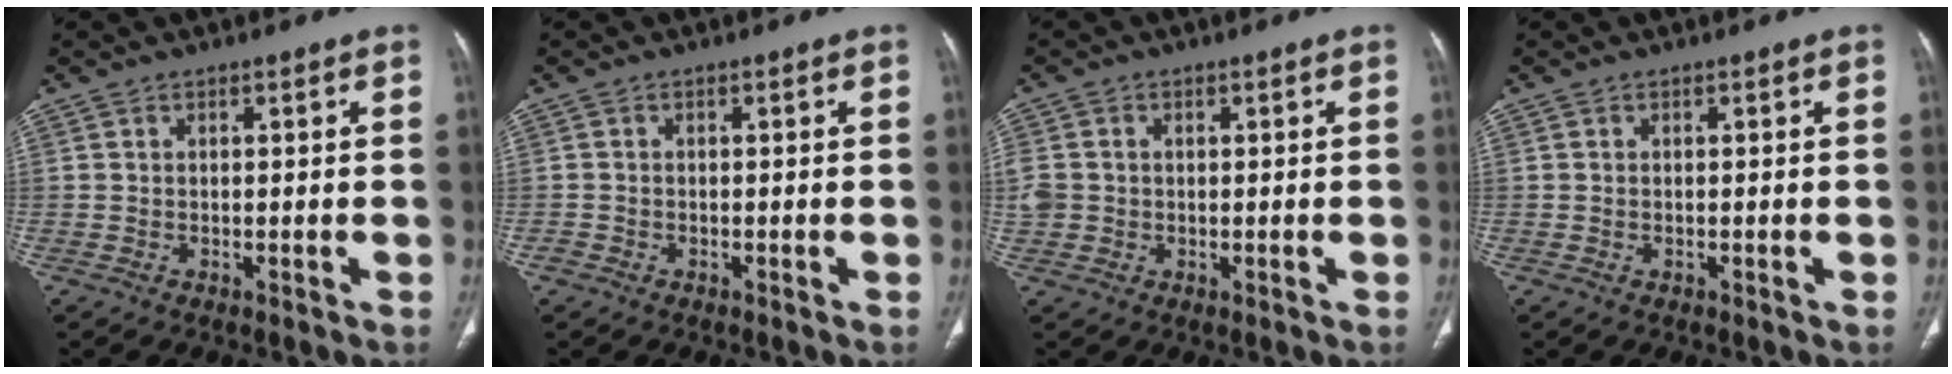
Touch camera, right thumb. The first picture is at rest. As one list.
[{"total": 1.0, "force": [-0.6, 0.8, 0.1], "torque": [-0.003, 0.002, -0.014]}, {"total": 4.4, "force": [0.1, 3.9, 2.0], "torque": [-0.047, 0.009, 0.009]}, {"total": 0.0}]